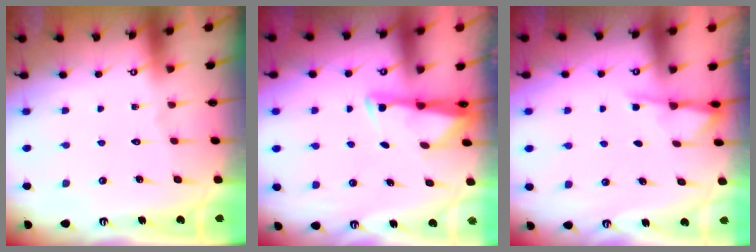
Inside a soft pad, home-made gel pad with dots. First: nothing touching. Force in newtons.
{"total": 2.9, "press": 2.9, "slide": 0.4}
{"total": 1.9, "press": 1.8, "slide": 0.4}